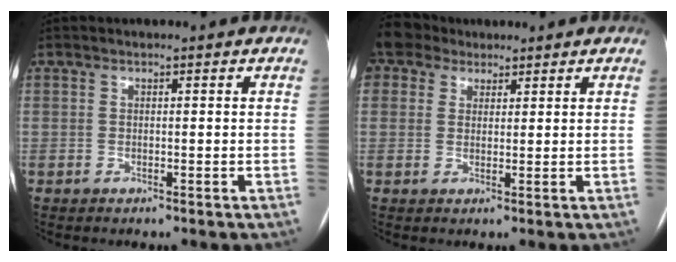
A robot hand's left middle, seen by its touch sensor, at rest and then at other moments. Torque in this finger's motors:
{"motor_torque": [1.10, -1.04, 1.05, 0.21]}